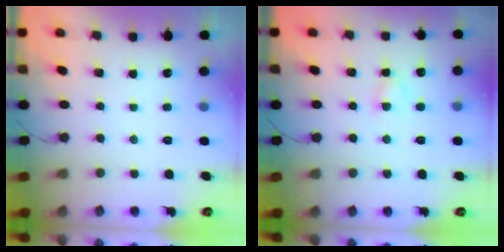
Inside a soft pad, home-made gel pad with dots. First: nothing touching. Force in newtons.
{"total": 2.7, "press": 2.6, "slide": 0.9}